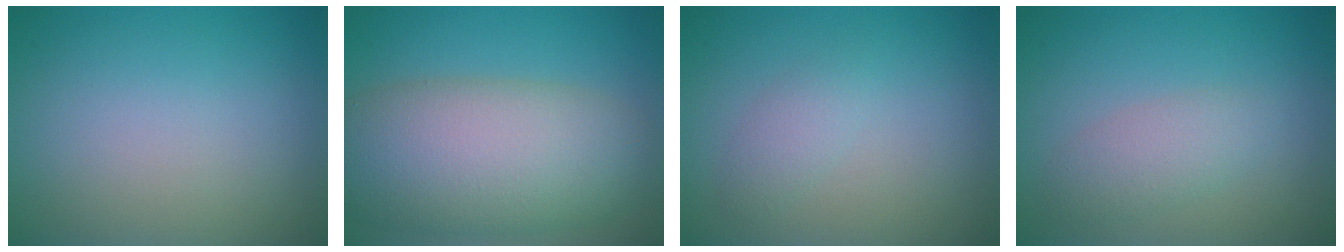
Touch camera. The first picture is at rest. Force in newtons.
{"total": 10.3, "press": 10.2, "slide": 0.7}
{"total": 1.4, "press": 1.4, "slide": 0.1}
{"total": 2.4, "press": 2.4, "slide": 0.0}